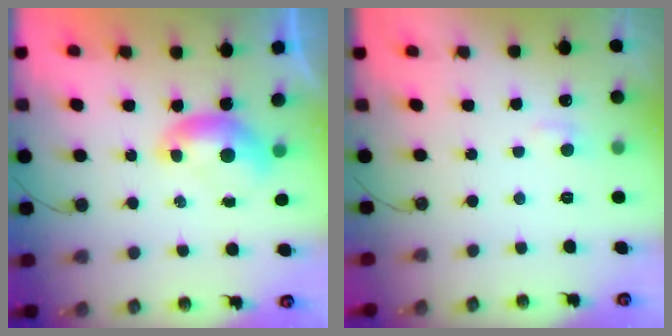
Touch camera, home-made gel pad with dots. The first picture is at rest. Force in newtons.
{"total": 1.4, "press": 1.2, "slide": 0.7}